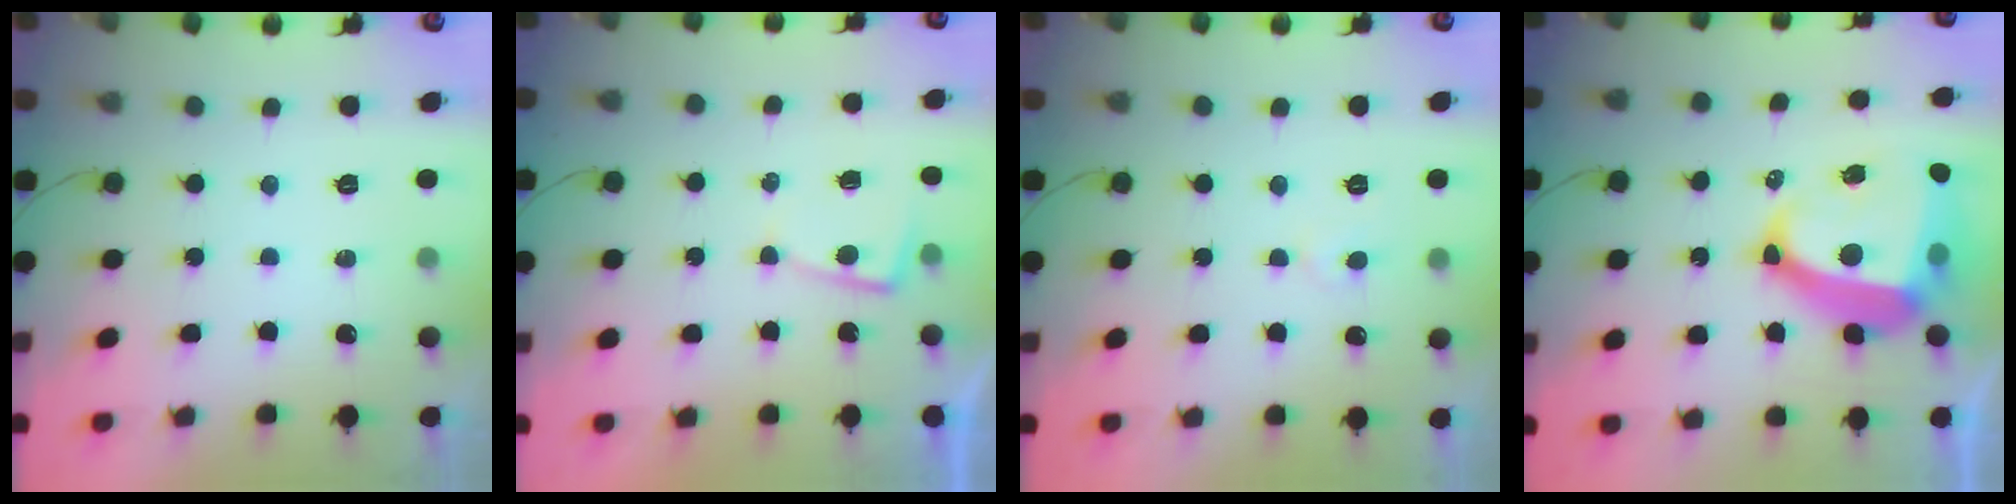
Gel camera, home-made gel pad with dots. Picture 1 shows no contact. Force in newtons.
{"total": 2.6, "press": 2.6, "slide": 0.4}
{"total": 3.6, "press": 3.6, "slide": 0.4}
{"total": 18.7, "press": 18.5, "slide": 2.3}